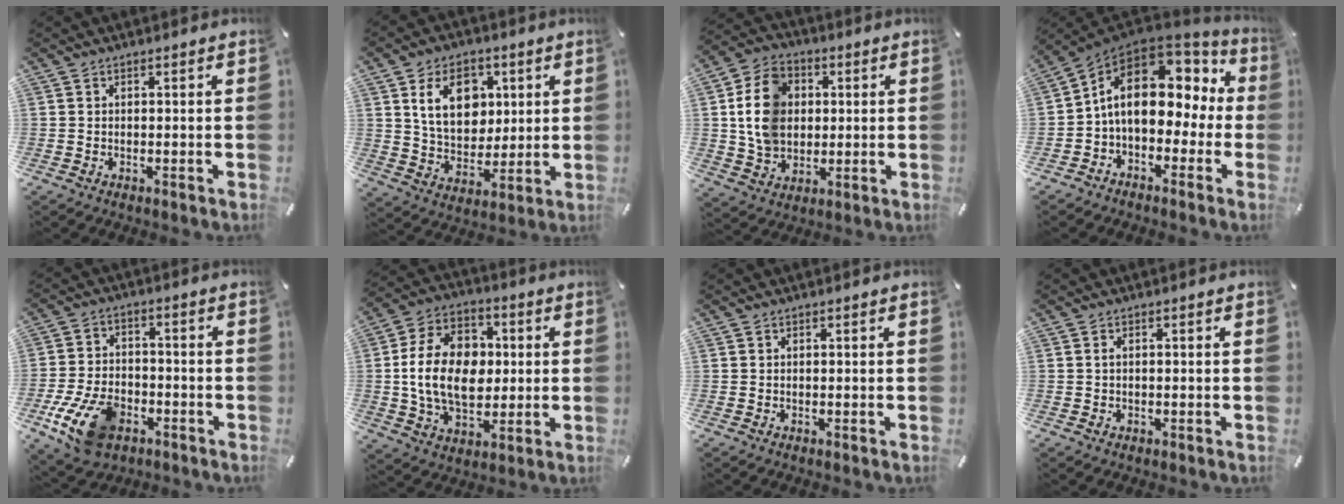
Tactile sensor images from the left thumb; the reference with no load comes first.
{"total": 13.3, "force": [4.4, 10.2, 7.3], "torque": [-0.112, 0.001, 0.083]}
{"total": 12.9, "force": [1.8, 10.8, 6.9], "torque": [-0.143, 0.011, 0.033]}
{"total": 14.1, "force": [2.0, 9.6, 10.0], "torque": [-0.181, 0.001, 0.037]}
{"total": 13.3, "force": [-6.4, 8.3, 8.3], "torque": [-0.162, 0.029, -0.112]}
{"total": 17.2, "force": [0.0, 12.5, 11.8], "torque": [-0.232, 0.020, -0.001]}
{"total": 0.0}
{"total": 1.1, "force": [-0.2, 0.7, 0.9], "torque": [-0.018, 0.004, -0.005]}